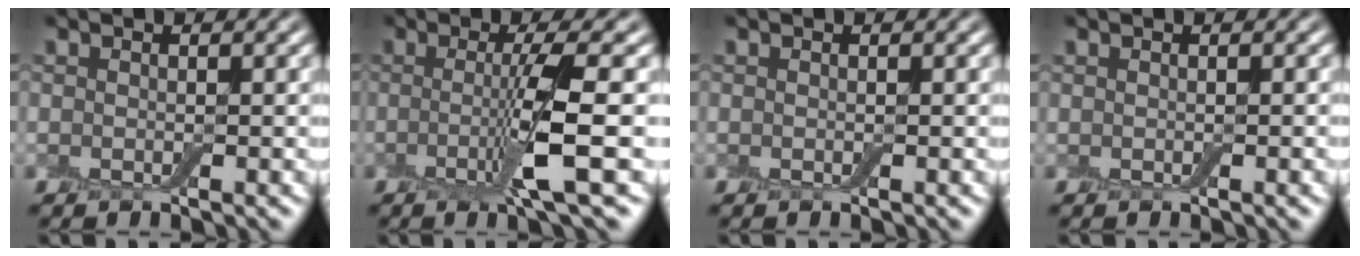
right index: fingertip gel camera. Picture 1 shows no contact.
{"total": 4.7, "force": [-0.7, 0.3, 4.7], "torque": [-0.084, -0.002, -0.022]}
{"total": 0.0}
{"total": 0.8, "force": [0.0, 0.1, 0.7], "torque": [-0.009, 0.001, 0.000]}